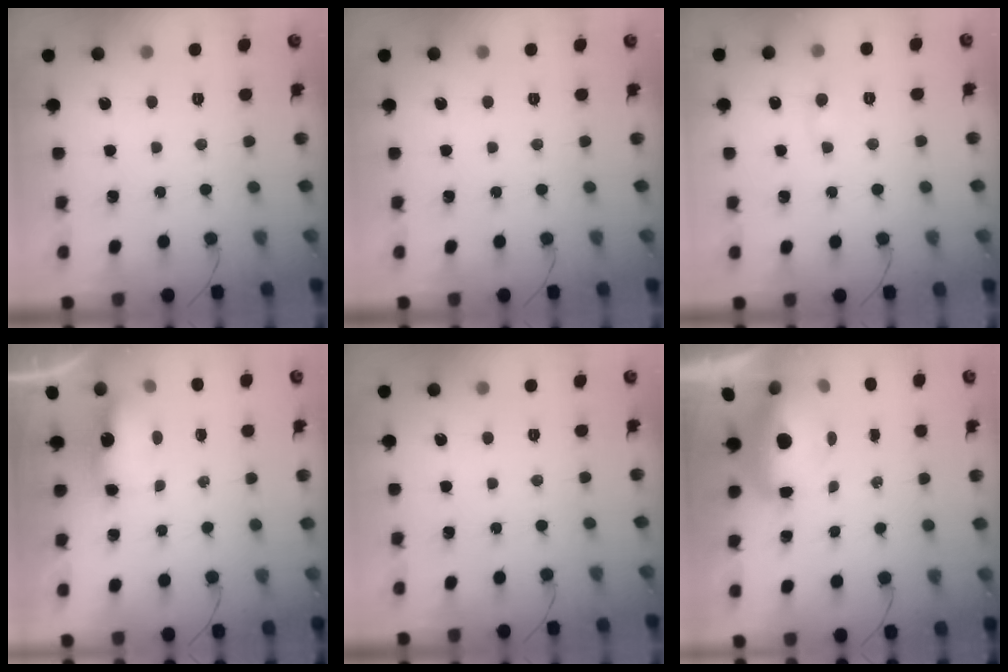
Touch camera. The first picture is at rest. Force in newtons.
{"total": 0.0}
{"total": 2.3, "press": 2.0, "slide": 1.3}
{"total": 6.8, "press": 6.7, "slide": 0.8}
{"total": 0.0}
{"total": 10.2, "press": 7.7, "slide": 6.6}